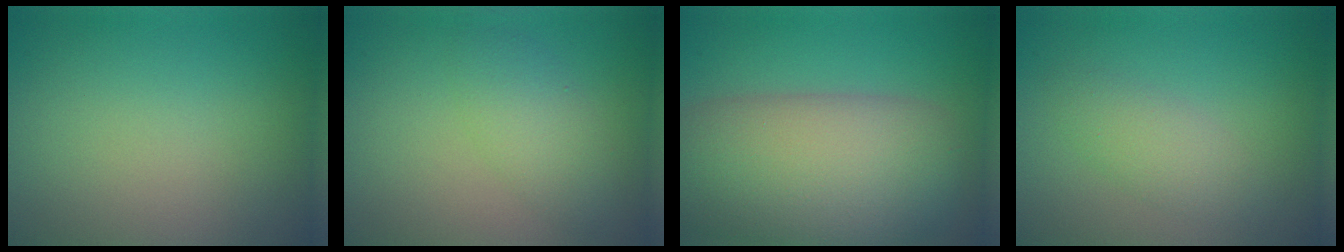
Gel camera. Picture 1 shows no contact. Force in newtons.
{"total": 3.0, "press": 3.0, "slide": 0.1}
{"total": 10.6, "press": 10.6, "slide": 0.6}
{"total": 2.2, "press": 2.2, "slide": 0.0}